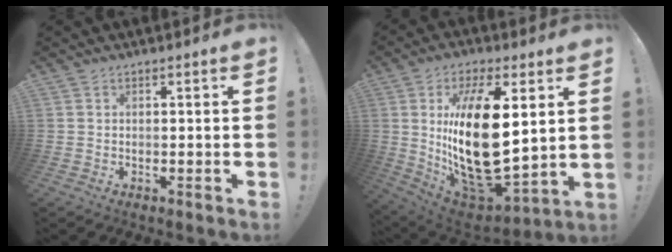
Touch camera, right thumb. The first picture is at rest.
{"total": 24.9, "force": [4.7, 11.7, 21.5], "torque": [-0.412, -0.045, 0.089]}